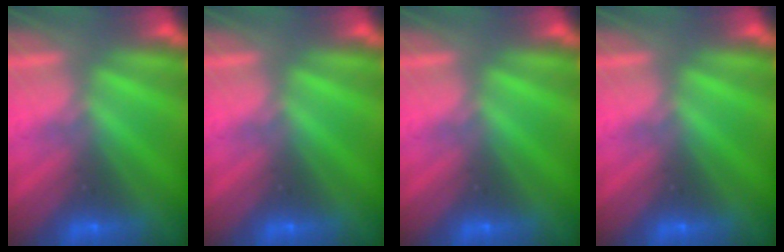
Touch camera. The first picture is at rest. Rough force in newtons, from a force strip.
{"total": 0.0}
{"total": 0.0}
{"total": 0.0}